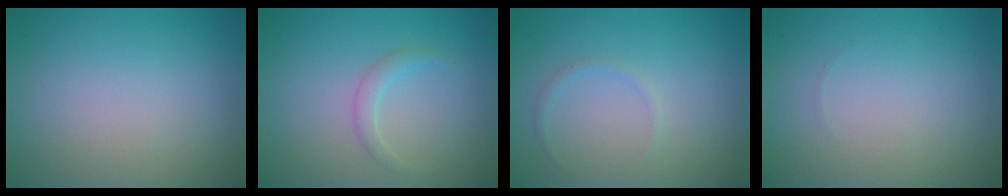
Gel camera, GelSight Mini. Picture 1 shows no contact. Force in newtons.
{"total": 1.3, "press": 1.3, "slide": 0.2}
{"total": 0.7, "press": 0.7, "slide": 0.1}
{"total": 0.0}